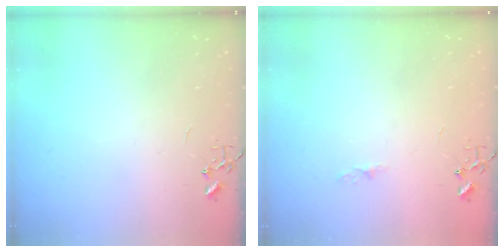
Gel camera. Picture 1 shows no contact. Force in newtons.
{"total": 3.6, "press": 3.5, "slide": 0.5}